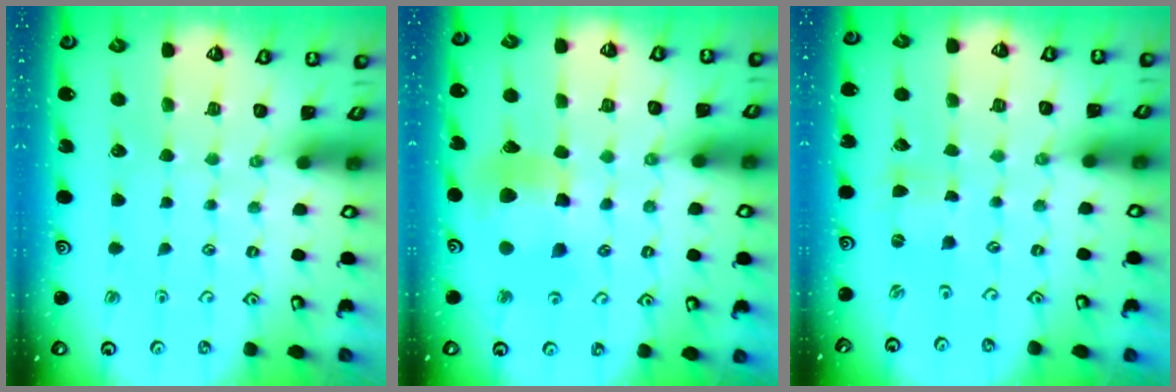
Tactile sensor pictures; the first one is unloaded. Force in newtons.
{"total": 11.2, "press": 11.1, "slide": 1.5}
{"total": 0.0}